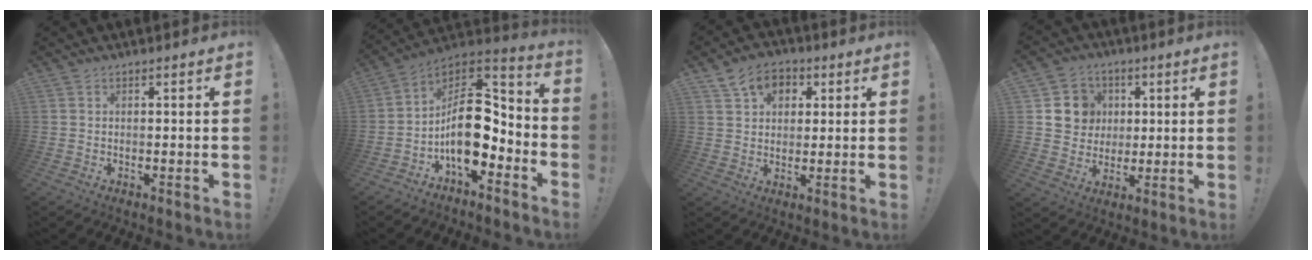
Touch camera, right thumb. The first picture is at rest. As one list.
[{"total": 17.2, "force": [-2.7, 10.0, 13.7], "torque": [-0.218, 0.012, -0.037]}, {"total": 9.3, "force": [4.2, 6.9, 4.6], "torque": [-0.070, -0.007, 0.081]}, {"total": 9.9, "force": [2.4, 9.4, 2.0], "torque": [-0.019, -0.013, 0.053]}]